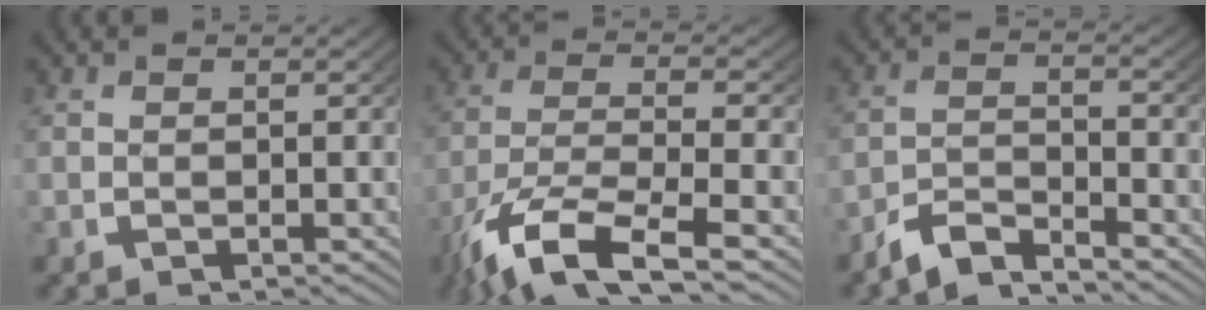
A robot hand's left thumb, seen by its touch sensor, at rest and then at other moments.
{"total": 9.4, "force": [-3.7, 4.5, 7.3], "torque": [-0.166, -0.035, -0.042]}
{"total": 4.6, "force": [-3.7, 1.8, 2.0], "torque": [-0.035, -0.010, -0.068]}